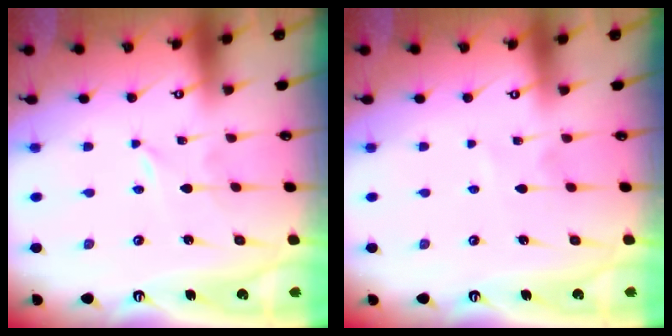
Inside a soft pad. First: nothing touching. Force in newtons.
{"total": 2.1, "press": 2.1, "slide": 0.2}